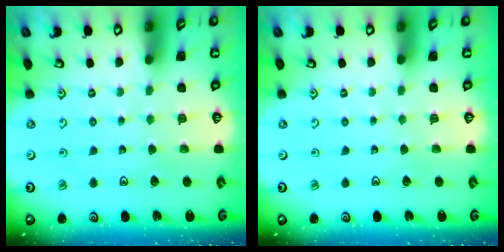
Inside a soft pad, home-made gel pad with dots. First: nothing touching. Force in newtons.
{"total": 0.0}